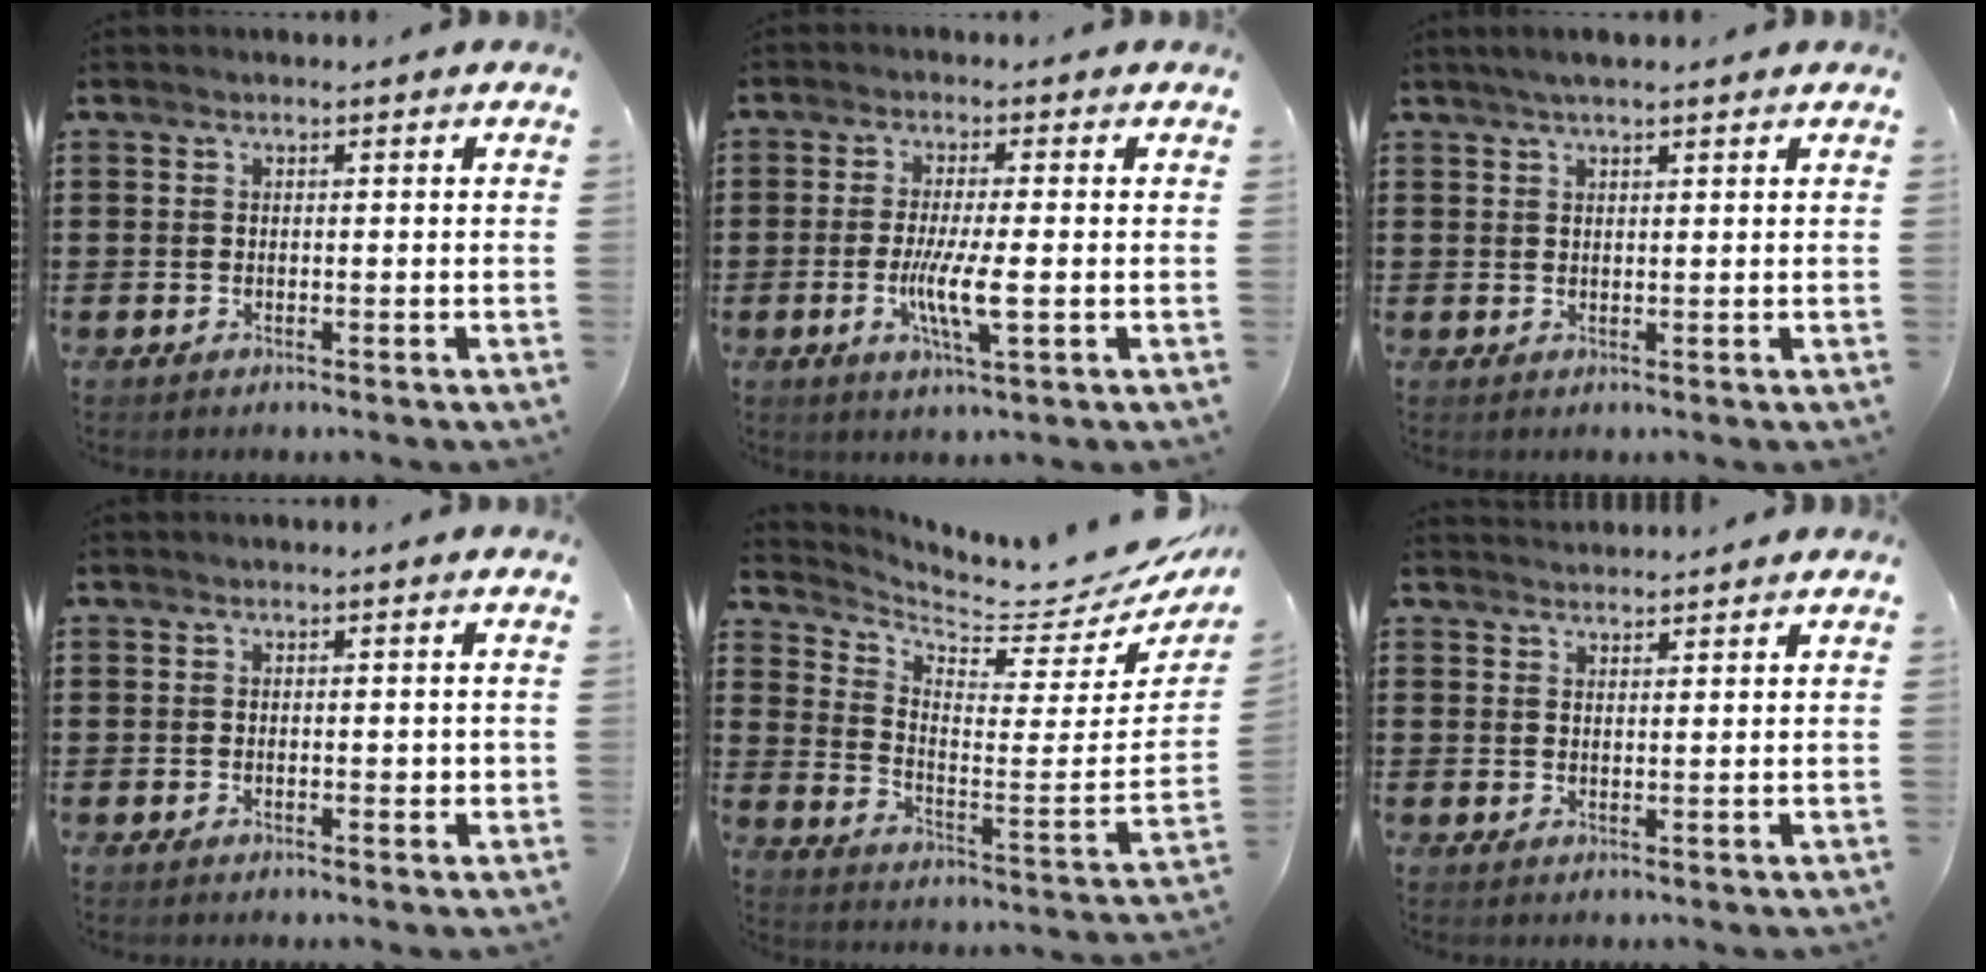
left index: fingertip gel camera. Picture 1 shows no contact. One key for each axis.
{"total": 6.3, "fx": -1.1, "fy": 0.8, "fz": 6.2, "tx": -0.119, "ty": -0.011, "tz": -0.023}
{"total": 2.2, "fx": 1.6, "fy": 0.4, "fz": 1.4, "tx": -0.029, "ty": 0.005, "tz": 0.029}
{"total": 1.2, "fx": -0.1, "fy": 0.4, "fz": 1.1, "tx": -0.021, "ty": 0.001, "tz": -0.003}
{"total": 6.2, "fx": 5.9, "fy": 0.9, "fz": 1.6, "tx": -0.049, "ty": -0.062, "tz": 0.095}
{"total": 1.9, "fx": 1.9, "fy": 0.1, "fz": -0.2, "tx": 0.000, "ty": -0.003, "tz": 0.037}